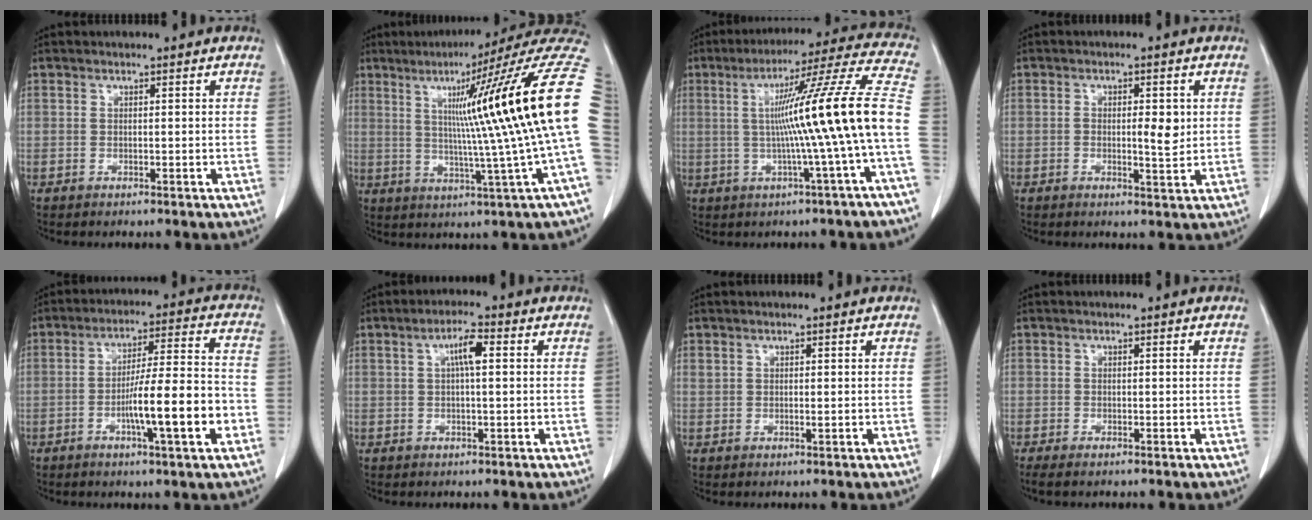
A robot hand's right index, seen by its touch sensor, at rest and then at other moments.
{"total": 21.5, "force": [4.2, -2.7, 20.9], "torque": [-0.221, 0.023, 0.050]}
{"total": 17.0, "force": [-1.2, -2.6, 16.8], "torque": [-0.238, 0.014, -0.025]}
{"total": 3.7, "force": [0.2, 1.1, 3.6], "torque": [-0.056, -0.002, 0.003]}
{"total": 12.3, "force": [-4.0, 0.5, 11.6], "torque": [-0.189, 0.004, -0.064]}
{"total": 3.9, "force": [0.9, 0.6, 3.8], "torque": [-0.069, 0.009, 0.014]}
{"total": 0.8, "force": [0.5, 0.4, 0.5], "torque": [-0.011, 0.000, 0.011]}
{"total": 1.0, "force": [-0.6, 0.1, 0.8], "torque": [-0.017, -0.003, -0.012]}